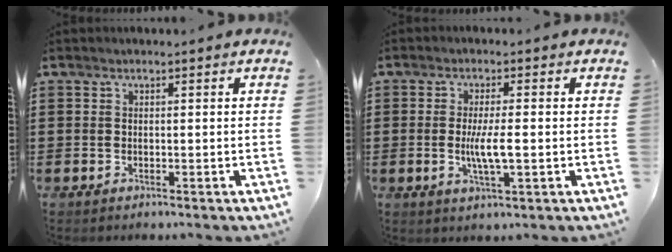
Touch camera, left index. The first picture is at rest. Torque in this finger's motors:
{"motor_torque": [1.18, 0.16, 0.38, 0.16]}